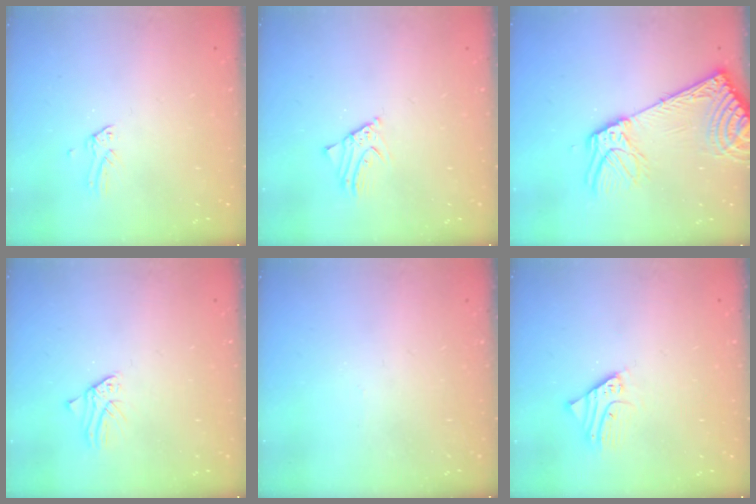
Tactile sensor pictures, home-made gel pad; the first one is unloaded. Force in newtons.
{"total": 2.2, "press": 2.2, "slide": 0.0}
{"total": 16.9, "press": 16.5, "slide": 3.7}
{"total": 1.1, "press": 1.1, "slide": 0.0}
{"total": 4.1, "press": 4.1, "slide": 0.2}
{"total": 2.5, "press": 2.5, "slide": 0.2}